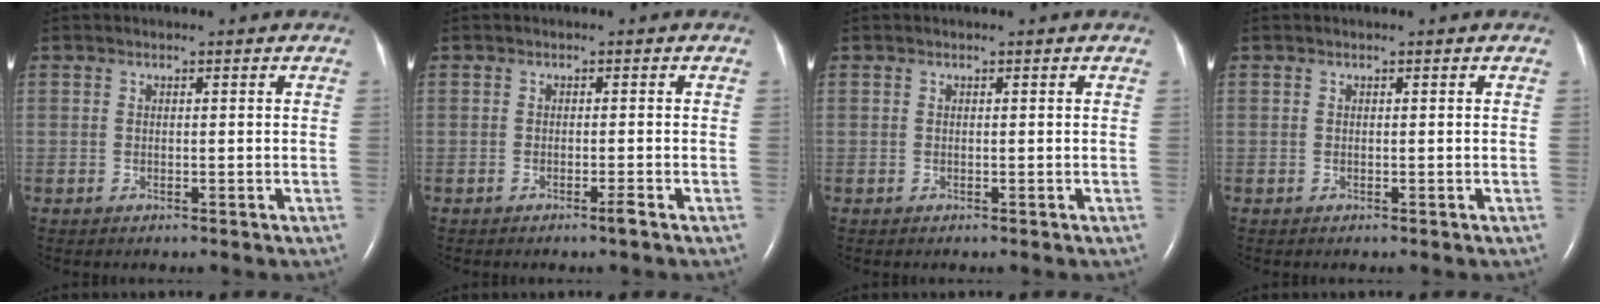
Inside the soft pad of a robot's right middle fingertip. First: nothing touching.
{"total": 1.1, "force": [-0.8, -0.3, 0.8], "torque": [-0.014, -0.001, -0.013]}
{"total": 0.0}
{"total": 0.0}